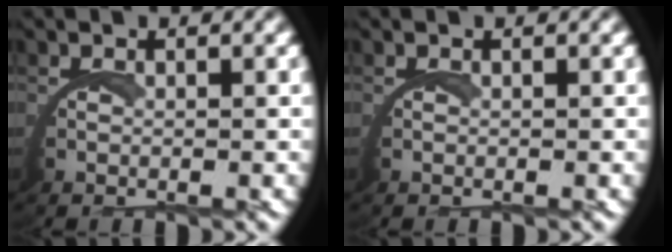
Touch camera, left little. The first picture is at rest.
{"total": 0.0}